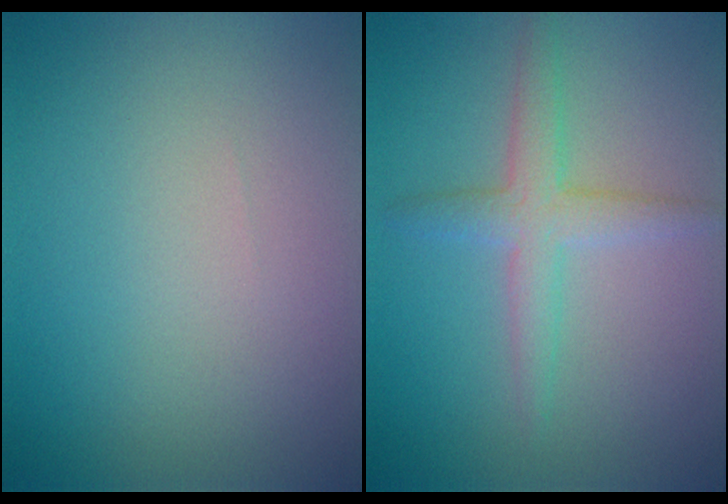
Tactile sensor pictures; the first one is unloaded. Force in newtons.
{"total": 2.9, "press": 2.9, "slide": 0.1}